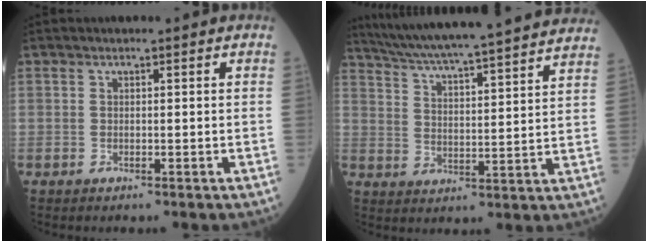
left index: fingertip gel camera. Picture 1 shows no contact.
{"total": 26.6, "force": [24.2, 0.6, 10.9], "torque": [-0.185, -0.021, 0.324]}